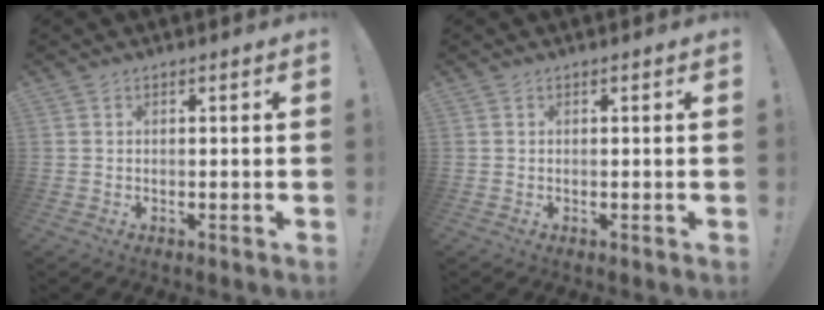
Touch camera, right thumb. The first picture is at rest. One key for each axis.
{"total": 0.0}